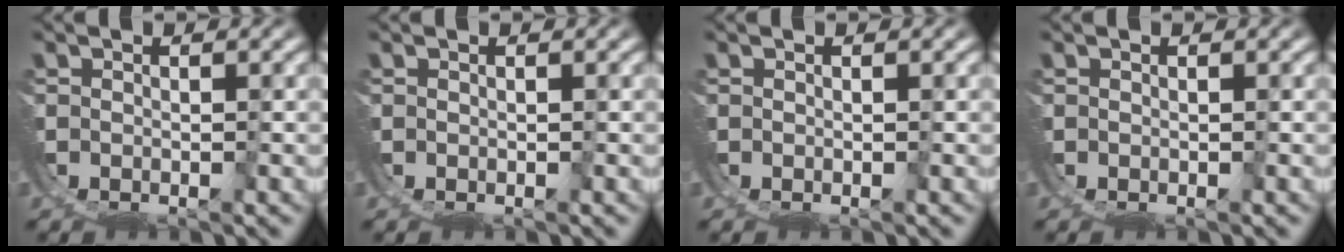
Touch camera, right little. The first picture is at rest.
{"total": 0.0}
{"total": 0.0}
{"total": 0.0}